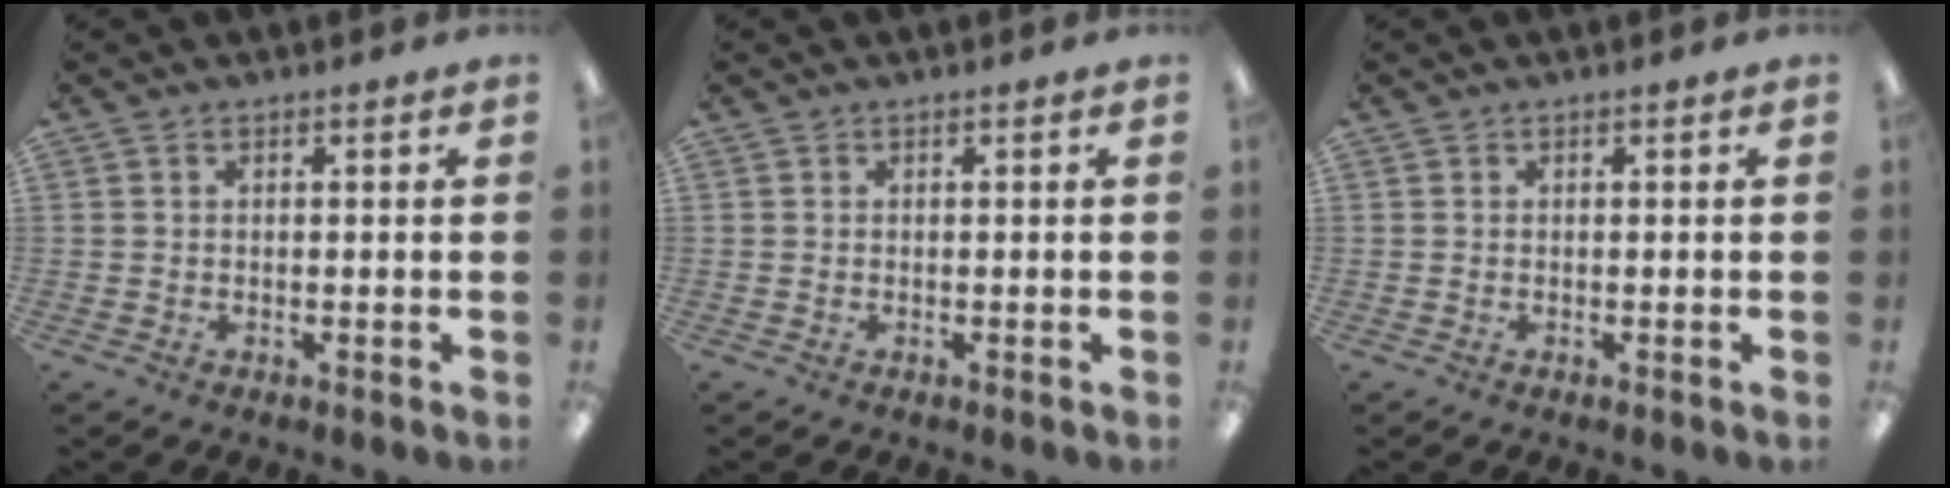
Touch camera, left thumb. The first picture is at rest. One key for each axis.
{"total": 0.0}
{"total": 0.0}